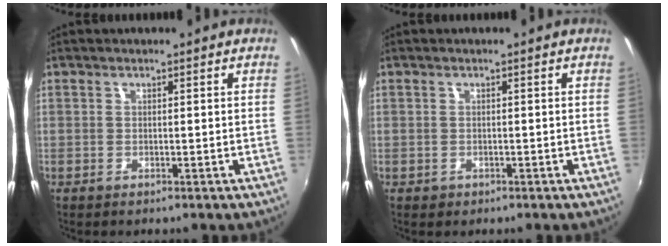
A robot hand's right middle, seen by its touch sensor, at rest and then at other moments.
{"total": 1.1, "force": [-0.5, 0.9, 0.3], "torque": [-0.006, -0.004, -0.005]}